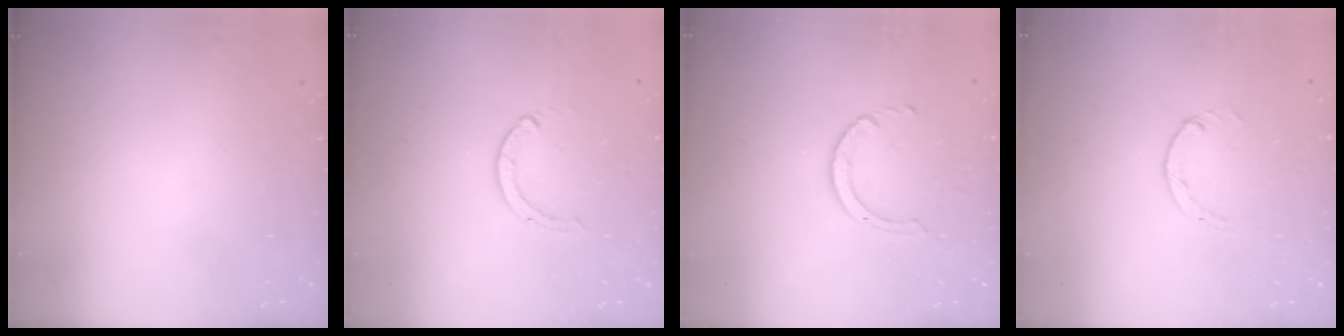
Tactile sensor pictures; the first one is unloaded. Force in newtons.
{"total": 0.0}
{"total": 3.6, "press": 3.6, "slide": 0.5}
{"total": 0.7, "press": 0.7, "slide": 0.2}